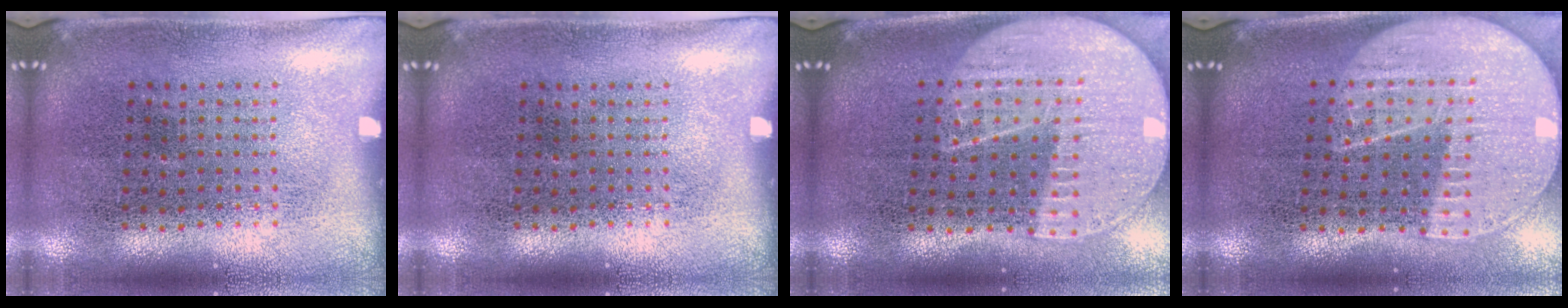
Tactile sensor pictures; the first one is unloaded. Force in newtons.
{"total": 0.0}
{"total": 2.3, "press": 2.0, "slide": 1.1}
{"total": 2.3, "press": 2.0, "slide": 1.1}